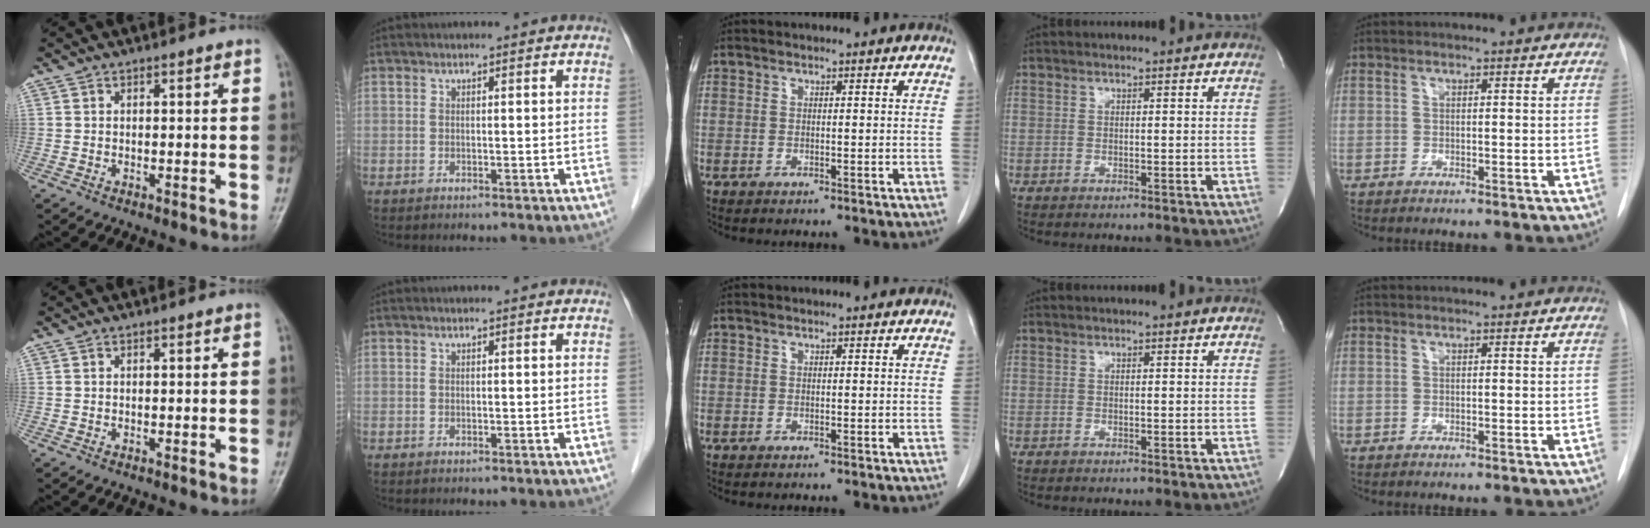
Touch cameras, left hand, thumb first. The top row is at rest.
{}